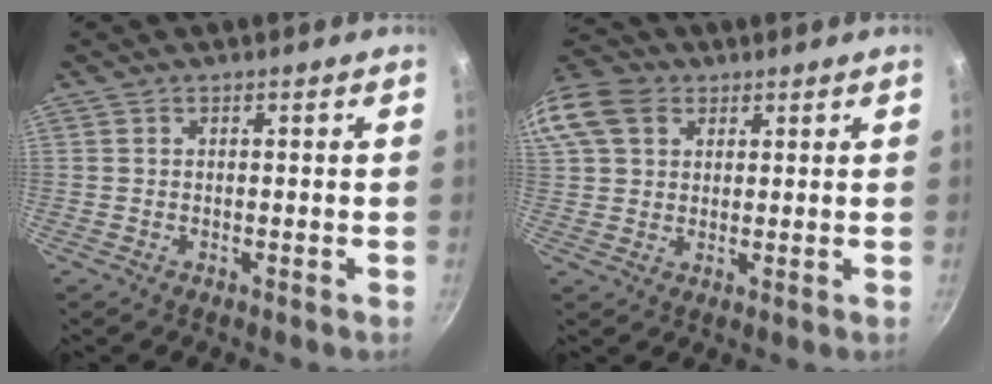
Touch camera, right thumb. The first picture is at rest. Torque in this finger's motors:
{"motor_torque": [0.04, 0.12, 0.25, -0.19, 0.08]}